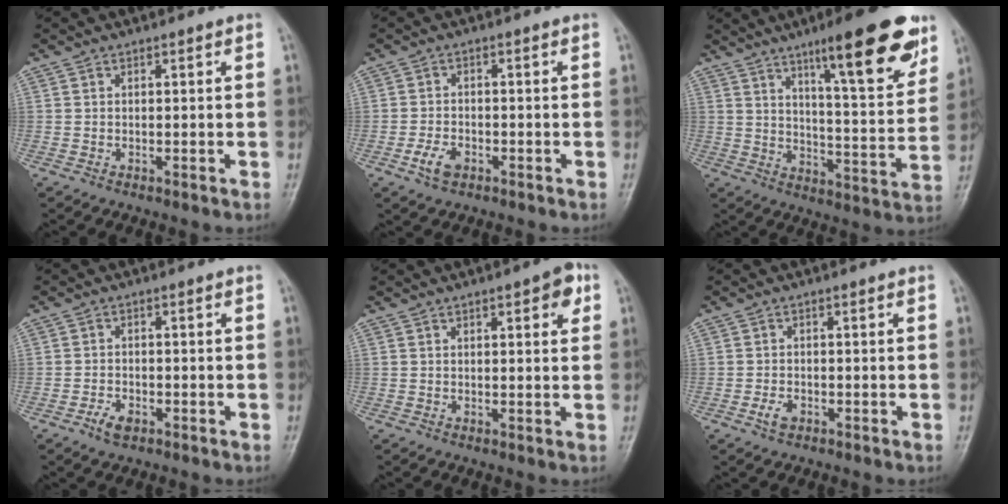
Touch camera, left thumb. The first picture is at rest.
{"total": 3.8, "force": [-1.9, 2.3, 2.4], "torque": [-0.044, 0.009, -0.035]}
{"total": 19.2, "force": [11.5, 4.0, 14.9], "torque": [-0.178, -0.055, 0.172]}
{"total": 2.7, "force": [-1.6, 1.5, 1.7], "torque": [-0.032, 0.007, -0.026]}
{"total": 4.7, "force": [2.2, 1.6, 3.9], "torque": [-0.038, -0.004, 0.023]}
{"total": 2.2, "force": [-1.0, 1.3, 1.4], "torque": [-0.028, 0.003, -0.018]}